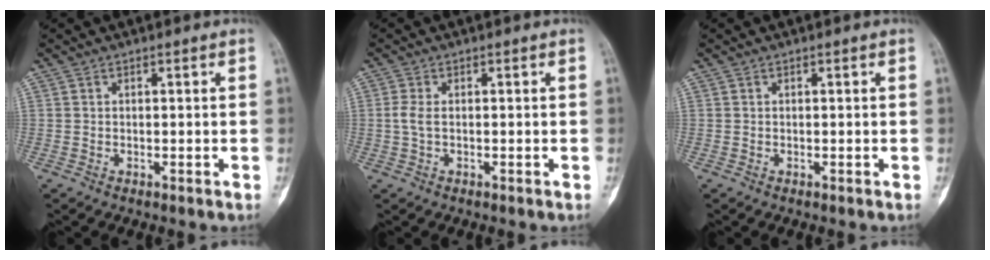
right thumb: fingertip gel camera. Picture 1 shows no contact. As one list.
[{"total": 2.2, "force": [-0.2, 1.2, 1.9], "torque": [-0.047, 0.002, -0.007]}, {"total": 0.0}]